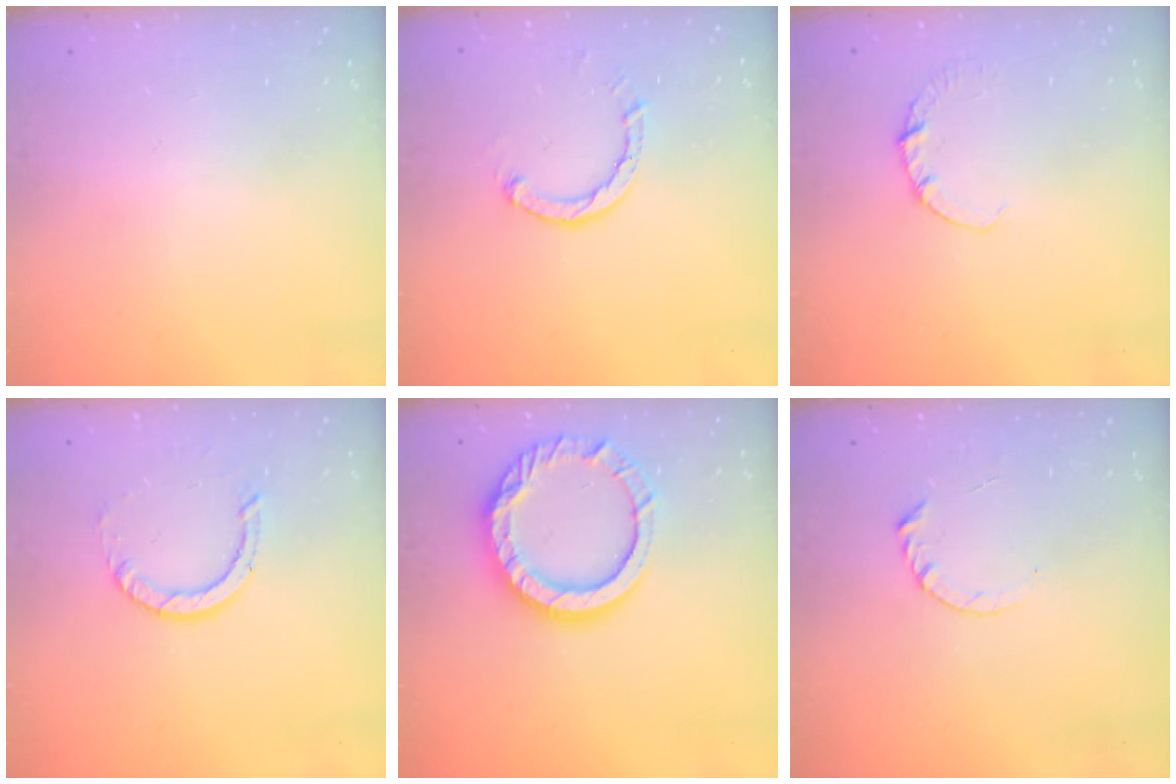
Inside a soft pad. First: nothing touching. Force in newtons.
{"total": 2.6, "press": 2.6, "slide": 0.3}
{"total": 1.9, "press": 1.9, "slide": 0.3}
{"total": 2.9, "press": 2.9, "slide": 0.2}
{"total": 13.9, "press": 13.9, "slide": 1.0}
{"total": 3.7, "press": 3.6, "slide": 0.4}